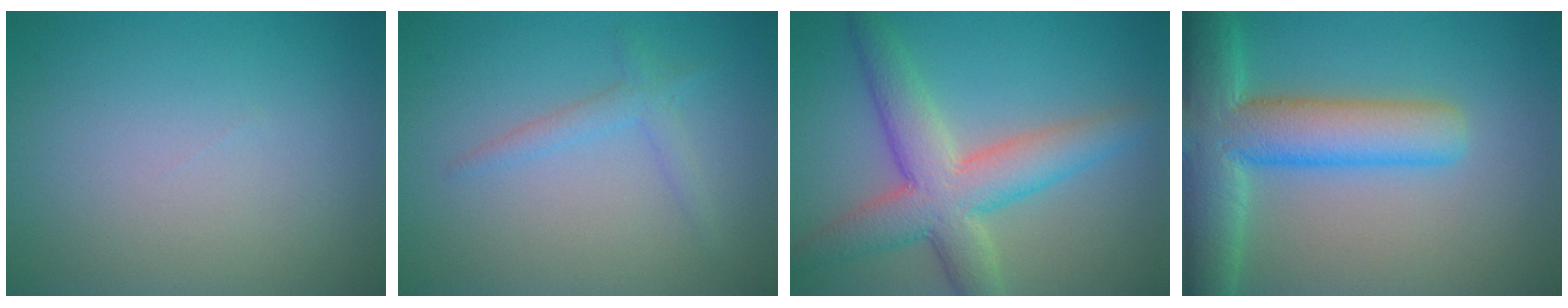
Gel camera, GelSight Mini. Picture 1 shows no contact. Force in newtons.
{"total": 1.7, "press": 1.7, "slide": 0.1}
{"total": 7.0, "press": 7.0, "slide": 0.2}
{"total": 9.1, "press": 9.1, "slide": 0.6}